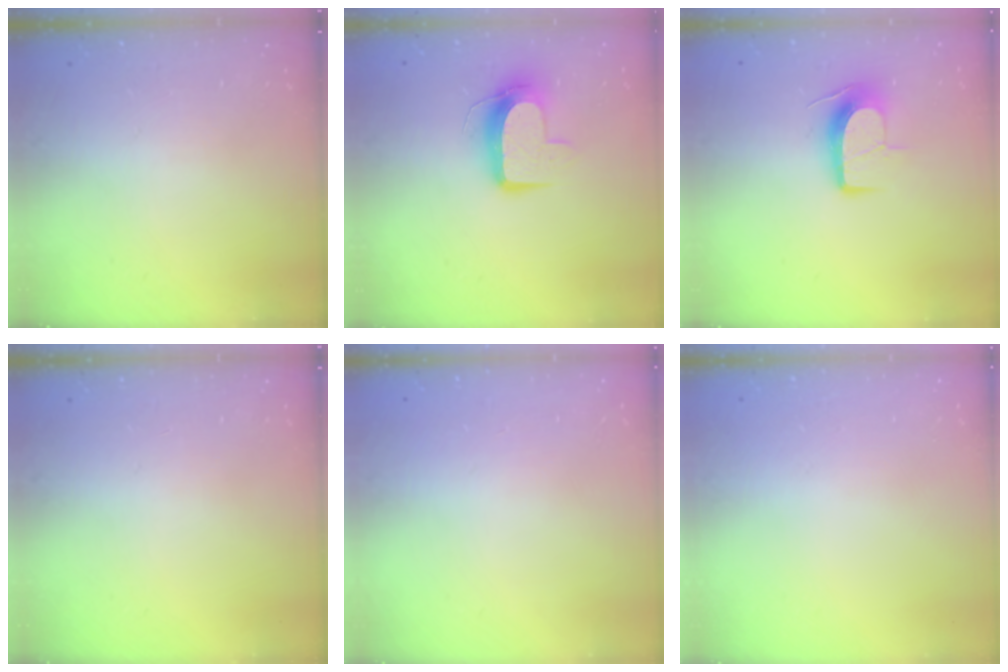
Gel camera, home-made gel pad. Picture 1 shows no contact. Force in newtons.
{"total": 10.4, "press": 10.4, "slide": 0.6}
{"total": 9.9, "press": 9.9, "slide": 0.6}
{"total": 0.0}
{"total": 0.0}
{"total": 0.0}